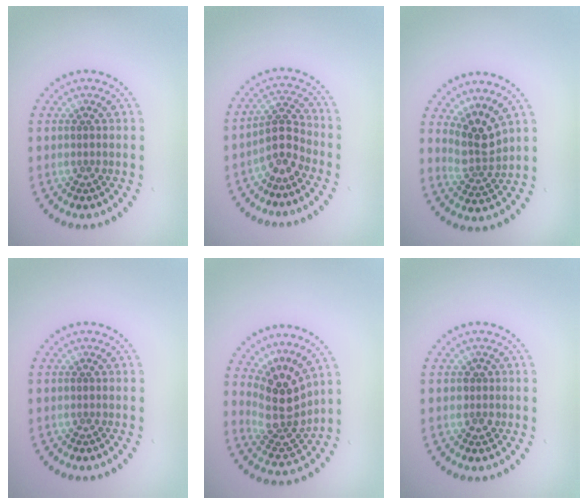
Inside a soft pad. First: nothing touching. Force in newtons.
{"total": 2.8, "press": 2.2, "slide": 1.8}
{"total": 3.0, "press": 2.2, "slide": 2.1}
{"total": 0.0}
{"total": 4.4, "press": 3.3, "slide": 2.9}
{"total": 1.2, "press": 1.1, "slide": 0.5}